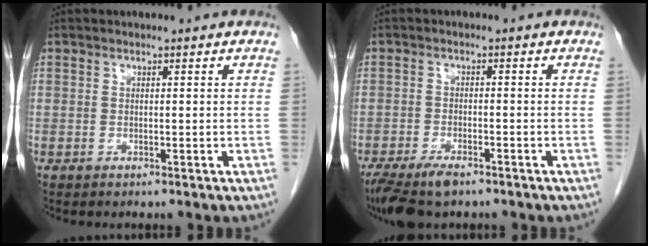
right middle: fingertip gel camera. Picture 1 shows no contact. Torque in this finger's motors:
{"motor_torque": [0.88, -0.70, 0.18, 0.03]}